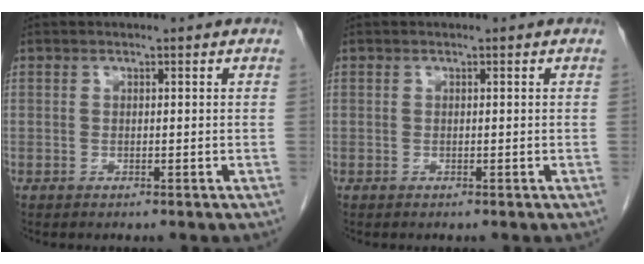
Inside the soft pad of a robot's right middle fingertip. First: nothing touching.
{"total": 0.0}